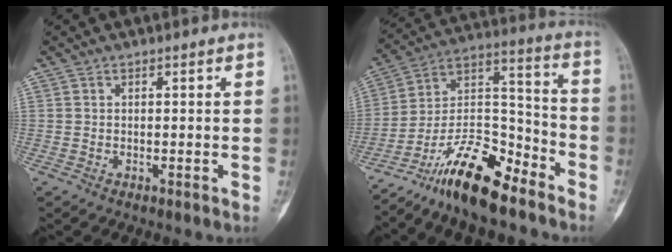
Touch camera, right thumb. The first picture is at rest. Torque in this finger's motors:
{"motor_torque": [0.49, 0.28, 0.67, -1.10, 0.10]}